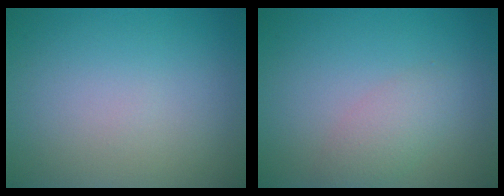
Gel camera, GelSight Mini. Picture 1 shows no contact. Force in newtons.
{"total": 2.2, "press": 2.2, "slide": 0.1}